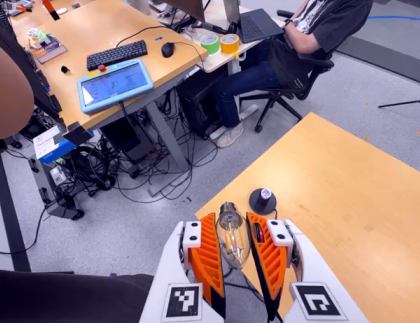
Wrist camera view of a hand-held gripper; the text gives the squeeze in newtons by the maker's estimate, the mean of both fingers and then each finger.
{"total": 12.4, "left": 12.8, "right": 12.1}